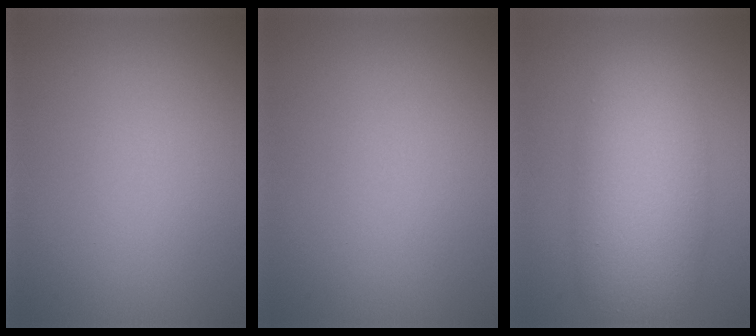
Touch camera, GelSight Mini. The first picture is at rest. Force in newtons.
{"total": 0.0}
{"total": 7.7, "press": 7.7, "slide": 0.2}